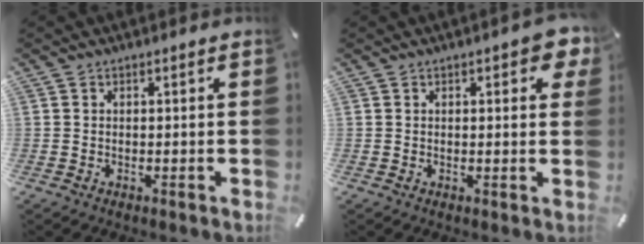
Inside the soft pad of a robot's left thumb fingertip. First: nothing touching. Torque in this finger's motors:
{"motor_torque": [2.39, 1.88, 0.89, -0.56, 0.01]}